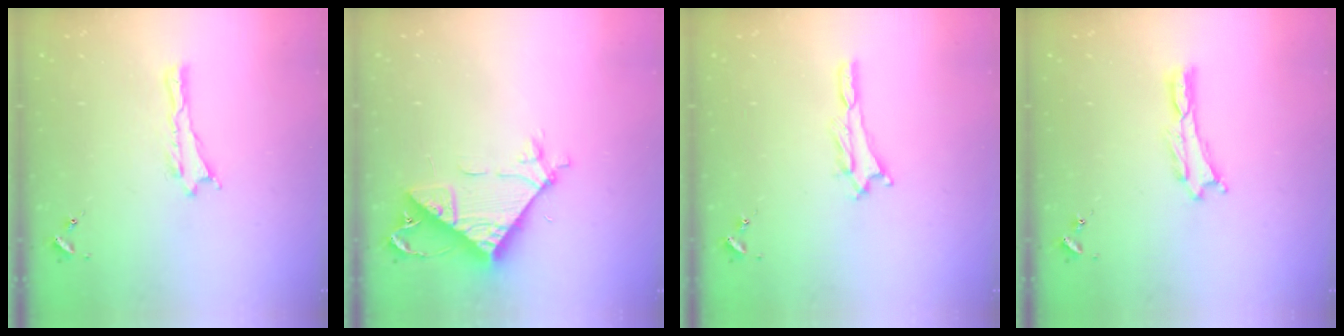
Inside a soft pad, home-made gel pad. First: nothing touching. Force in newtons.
{"total": 9.7, "press": 9.7, "slide": 0.8}
{"total": 1.8, "press": 1.8, "slide": 0.1}
{"total": 0.0}